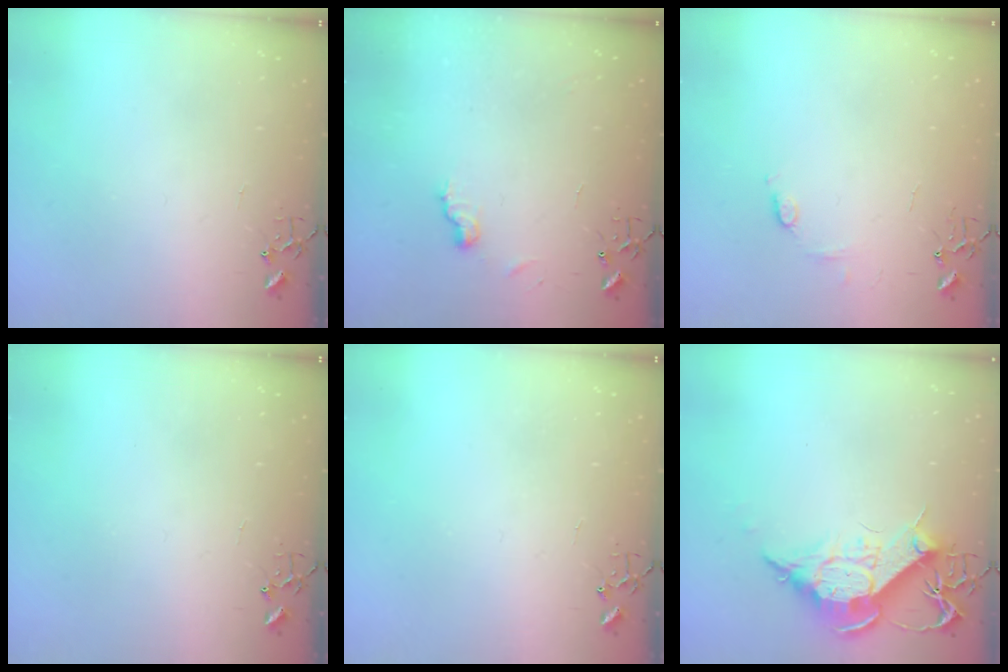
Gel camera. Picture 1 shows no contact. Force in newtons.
{"total": 6.7, "press": 6.6, "slide": 0.7}
{"total": 5.7, "press": 5.6, "slide": 0.8}
{"total": 0.0}
{"total": 0.0}
{"total": 12.6, "press": 12.6, "slide": 1.2}